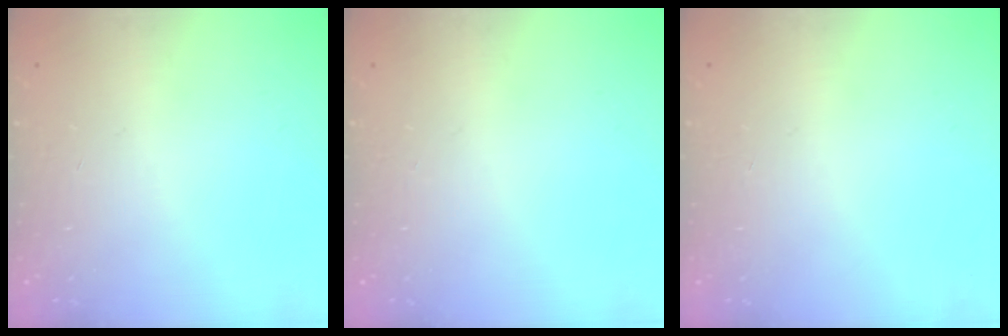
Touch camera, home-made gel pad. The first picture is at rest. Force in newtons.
{"total": 0.0}
{"total": 0.0}